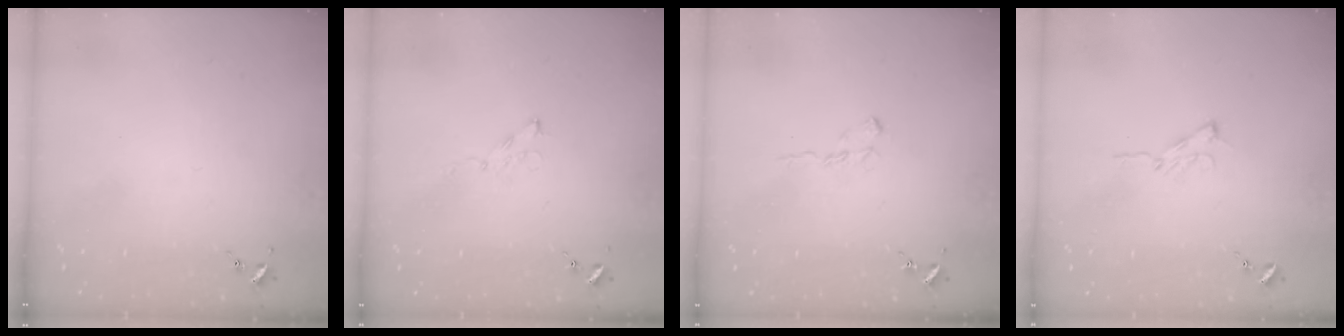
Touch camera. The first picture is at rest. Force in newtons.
{"total": 3.5, "press": 3.5, "slide": 0.4}
{"total": 5.5, "press": 5.5, "slide": 0.6}
{"total": 5.8, "press": 5.8, "slide": 0.6}